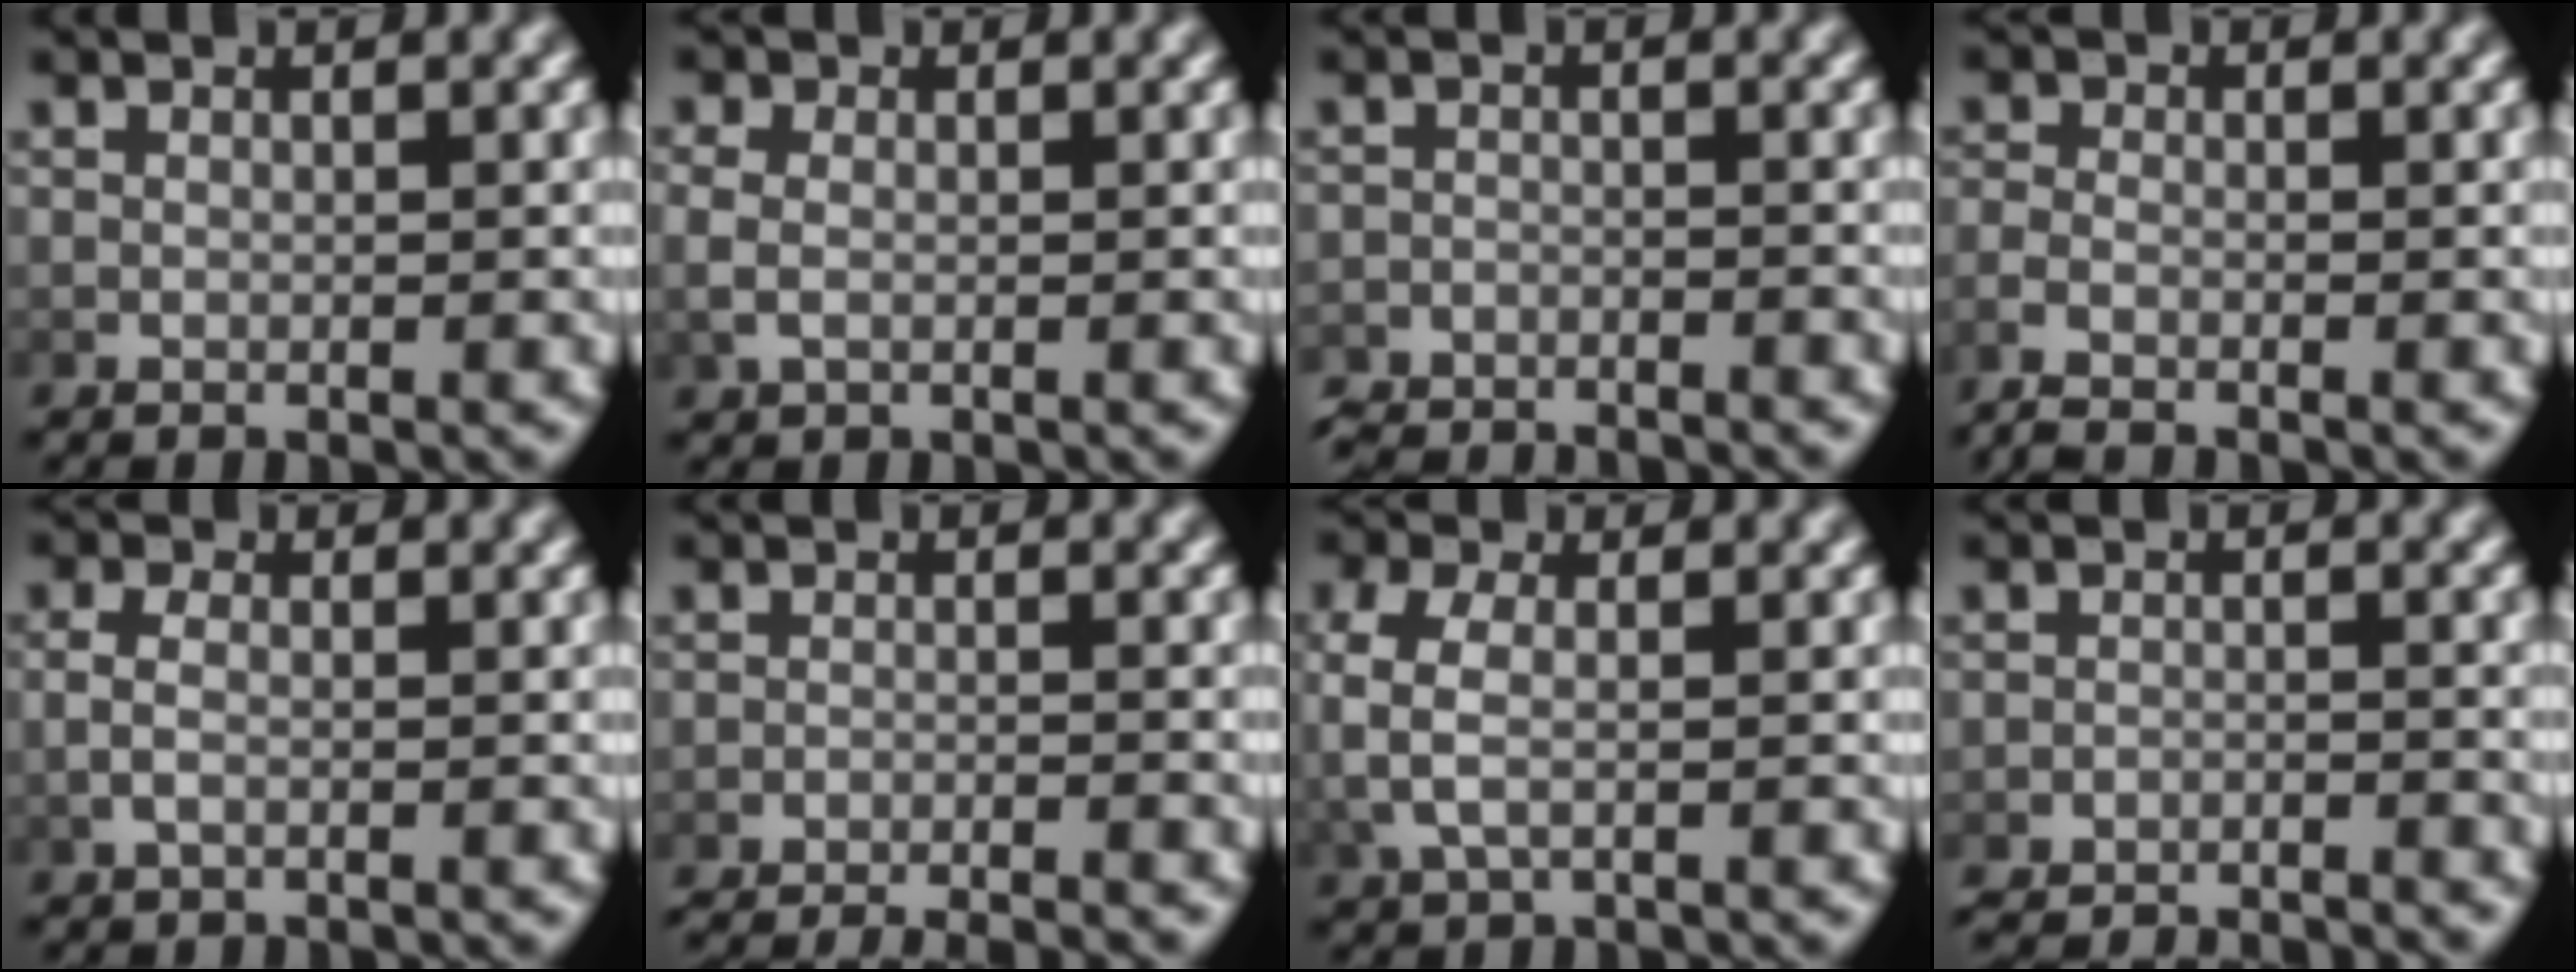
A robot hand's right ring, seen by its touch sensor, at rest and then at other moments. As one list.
[{"total": 1.9, "force": [0.1, 1.4, 1.2], "torque": [-0.037, -0.006, 0.010]}, {"total": 3.8, "force": [-3.8, 0.6, -0.1], "torque": [0.007, -0.014, -0.063]}, {"total": 2.3, "force": [-1.8, 0.9, 1.0], "torque": [-0.029, -0.008, -0.030]}, {"total": 1.7, "force": [-0.2, 0.8, 1.5], "torque": [-0.039, -0.006, 0.001]}, {"total": 8.2, "force": [-7.9, 1.7, 1.2], "torque": [-0.004, -0.011, -0.126]}, {"total": 3.2, "force": [0.5, 1.7, 2.6], "torque": [-0.071, -0.002, 0.014]}, {"total": 6.4, "force": [-6.3, 1.2, 0.4], "torque": [0.008, -0.014, -0.101]}]